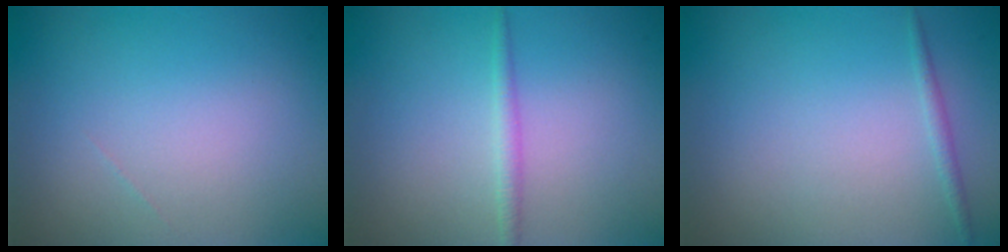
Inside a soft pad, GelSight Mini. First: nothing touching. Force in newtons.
{"total": 1.3, "press": 1.3, "slide": 0.1}
{"total": 0.8, "press": 0.8, "slide": 0.1}